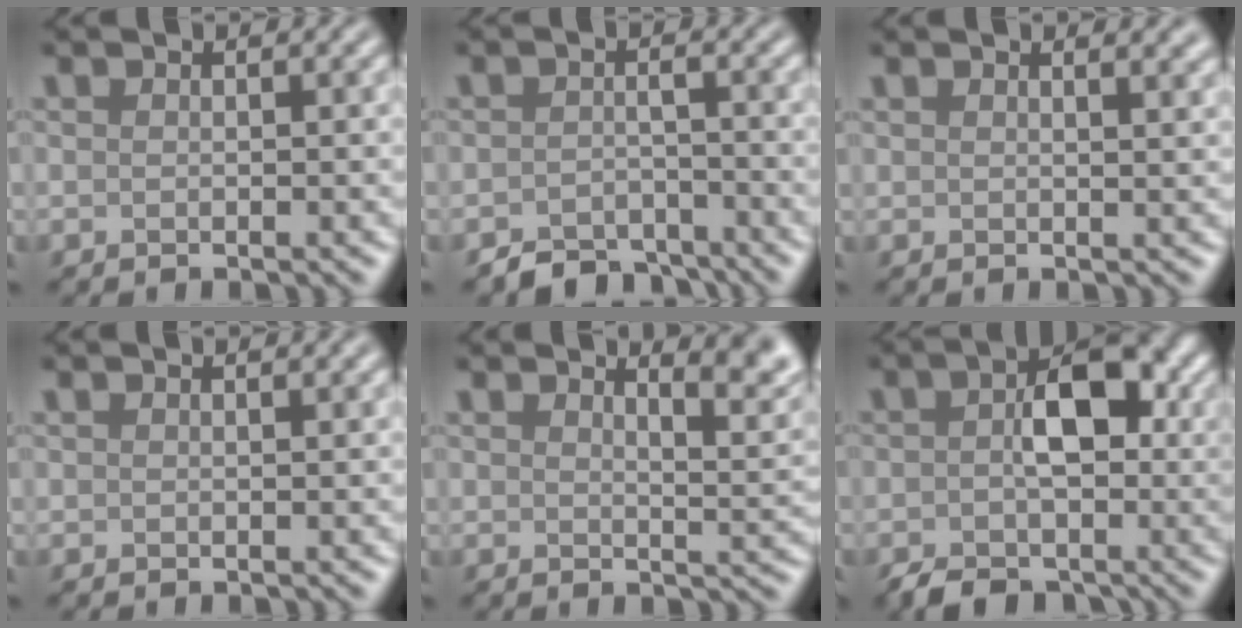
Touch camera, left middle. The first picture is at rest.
{"total": 3.7, "force": [-3.6, 0.7, 0.4], "torque": [-0.005, 0.002, -0.057]}
{"total": 4.2, "force": [2.9, 1.9, 2.4], "torque": [0.000, 0.038, 0.013]}
{"total": 1.8, "force": [1.3, 0.8, 1.1], "torque": [-0.002, 0.013, -0.003]}
{"total": 7.1, "force": [4.8, 2.3, 4.7], "torque": [-0.024, 0.039, 0.042]}
{"total": 7.3, "force": [-1.8, 4.4, 5.5], "torque": [-0.071, 0.008, -0.027]}